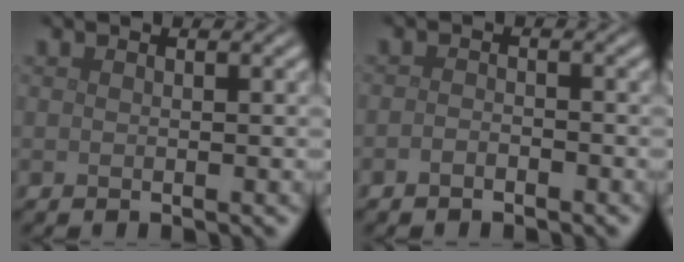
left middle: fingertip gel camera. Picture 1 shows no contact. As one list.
[{"total": 1.0, "force": [-0.7, 0.5, 0.5], "torque": [-0.010, 0.001, -0.016]}]